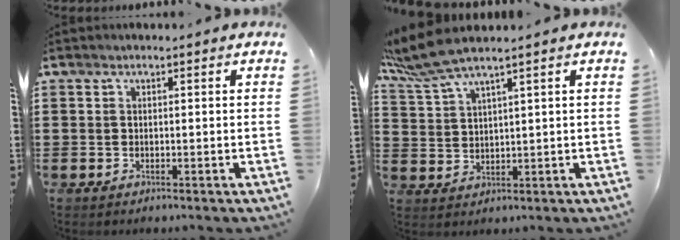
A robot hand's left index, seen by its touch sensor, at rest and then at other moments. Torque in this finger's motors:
{"motor_torque": [1.19, -0.95, 0.67, 0.21]}